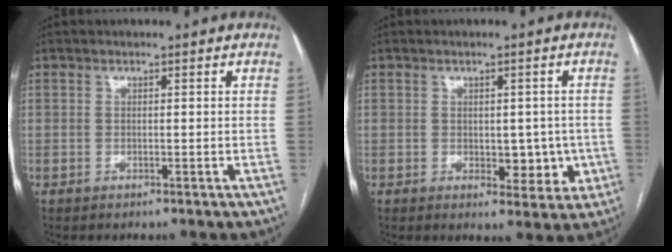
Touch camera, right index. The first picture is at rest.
{"total": 5.7, "force": [-0.6, 3.5, 4.5], "torque": [-0.042, 0.006, 0.002]}